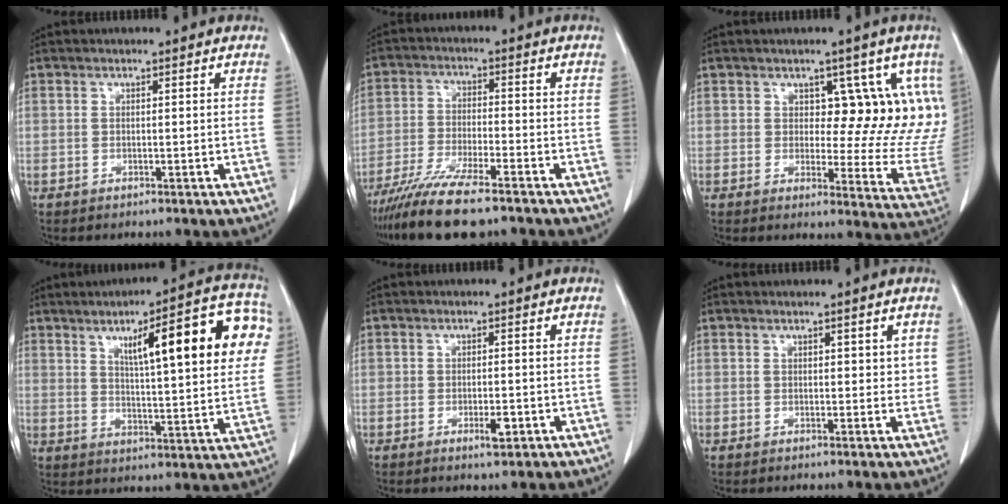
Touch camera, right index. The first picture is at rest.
{"total": 11.4, "force": [-9.1, 1.1, 6.8], "torque": [-0.122, -0.030, -0.157]}
{"total": 12.1, "force": [4.8, 6.2, 9.2], "torque": [-0.089, -0.011, 0.056]}
{"total": 18.3, "force": [6.3, 3.1, 16.9], "torque": [-0.218, 0.025, 0.080]}
{"total": 2.3, "force": [-0.9, 0.7, 2.1], "torque": [-0.032, -0.002, -0.011]}
{"total": 2.1, "force": [1.0, 1.3, 1.3], "torque": [-0.006, -0.004, 0.013]}